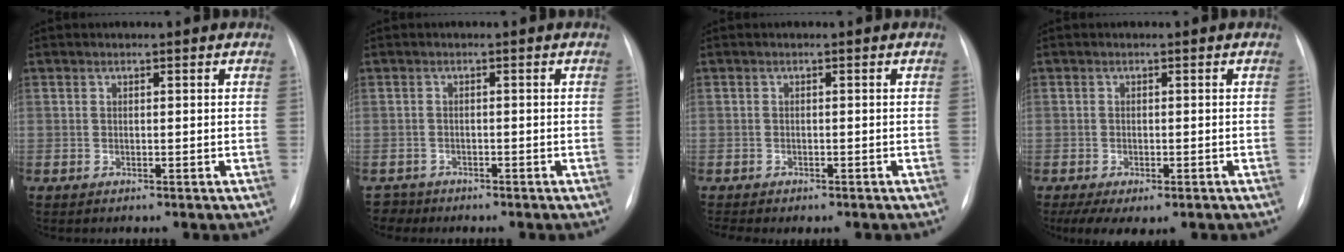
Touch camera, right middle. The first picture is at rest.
{"total": 1.8, "force": [-1.5, 0.7, -0.7], "torque": [0.008, -0.003, -0.025]}
{"total": 11.6, "force": [-10.5, 1.6, 4.6], "torque": [-0.070, -0.008, -0.137]}
{"total": 5.7, "force": [-3.6, 2.5, 3.7], "torque": [-0.059, -0.013, -0.051]}